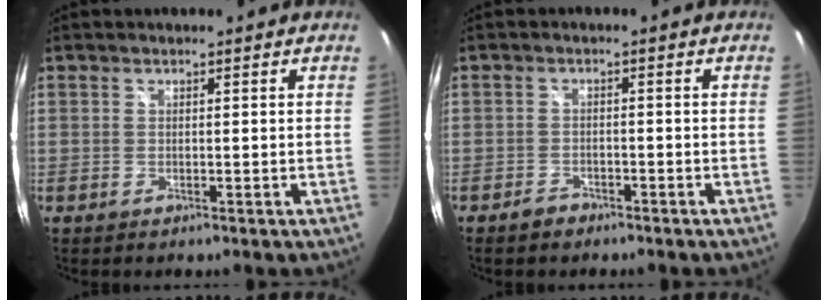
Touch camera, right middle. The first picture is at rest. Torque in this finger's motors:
{"motor_torque": [0.32, -0.25, 0.06, 0.00]}